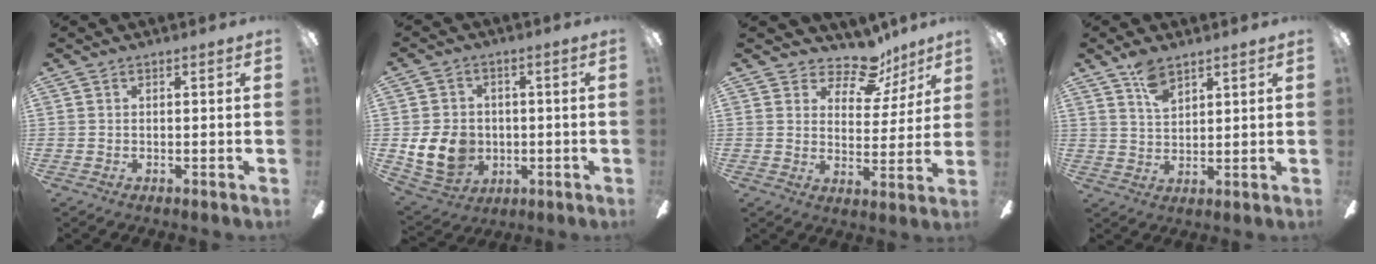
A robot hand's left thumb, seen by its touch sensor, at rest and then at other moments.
{"total": 12.0, "force": [-1.7, 10.0, 6.3], "torque": [-0.152, 0.008, -0.027]}
{"total": 12.6, "force": [9.3, 6.2, 5.7], "torque": [-0.083, -0.059, 0.165]}
{"total": 6.1, "force": [4.3, 2.9, 3.2], "torque": [-0.058, -0.014, 0.078]}